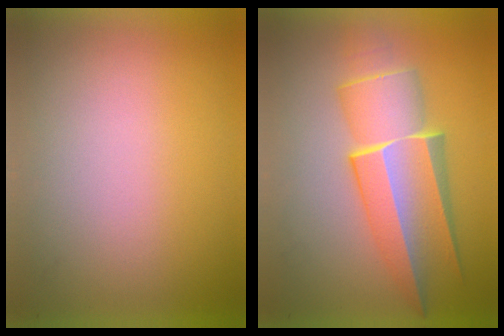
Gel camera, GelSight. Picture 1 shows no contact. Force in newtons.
{"total": 6.2}